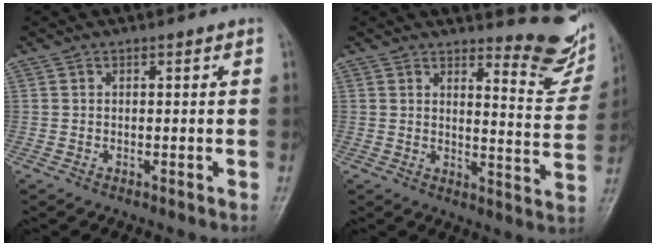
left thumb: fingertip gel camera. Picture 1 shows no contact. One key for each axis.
{"total": 10.0, "fx": 8.8, "fy": 2.4, "fz": 4.2, "tx": -0.031, "ty": -0.094, "tz": 0.103}